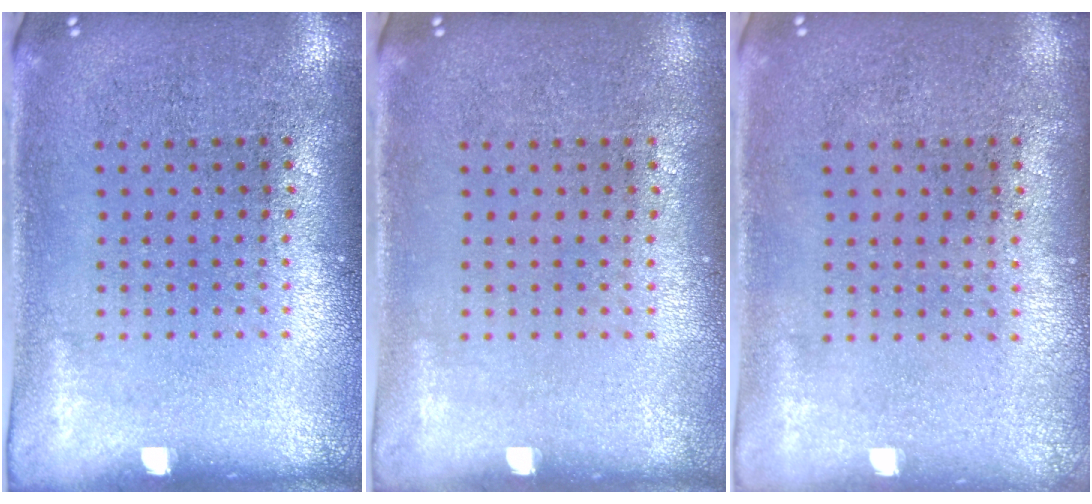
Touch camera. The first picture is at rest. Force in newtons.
{"total": 0.0}
{"total": 0.0}